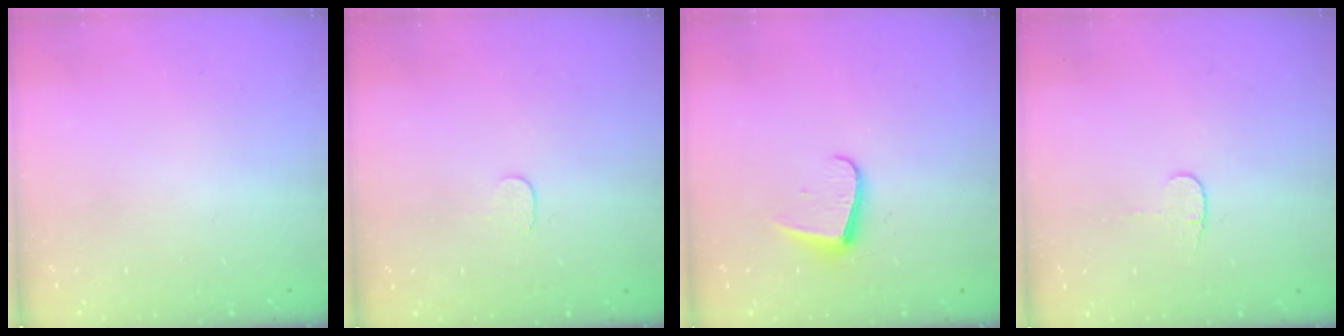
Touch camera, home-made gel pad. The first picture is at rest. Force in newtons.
{"total": 3.8, "press": 3.8, "slide": 0.4}
{"total": 6.8, "press": 6.8, "slide": 0.7}
{"total": 3.7, "press": 3.7, "slide": 0.4}